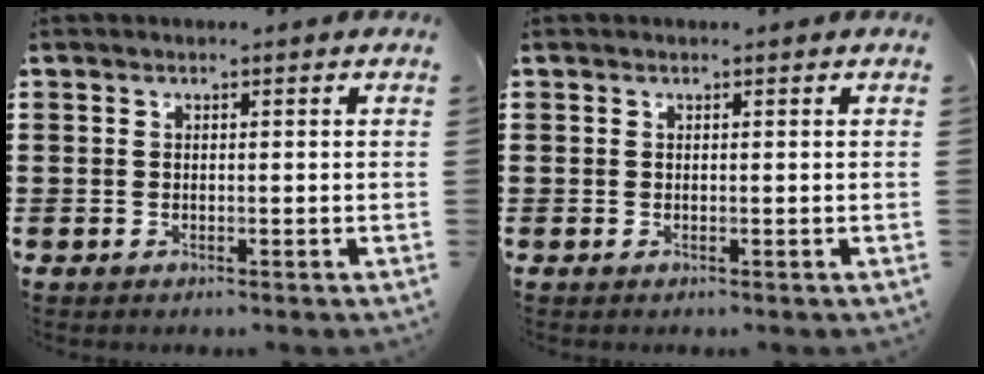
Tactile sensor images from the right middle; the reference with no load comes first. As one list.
[{"total": 0.0}]